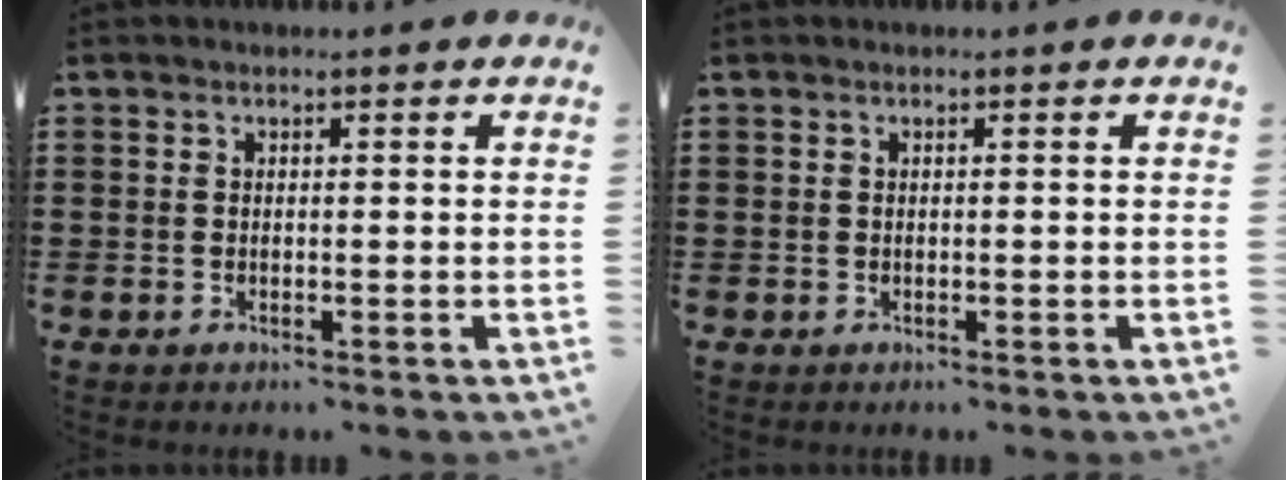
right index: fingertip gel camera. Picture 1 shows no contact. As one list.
[{"total": 0.0}]